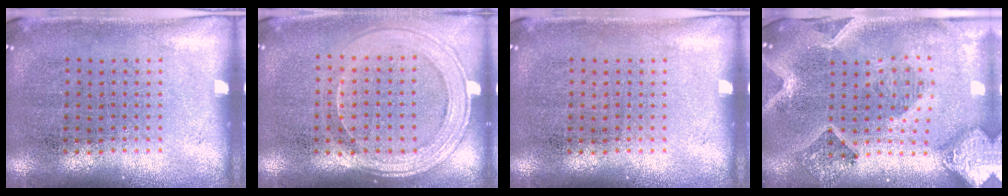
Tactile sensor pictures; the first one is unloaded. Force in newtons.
{"total": 1.6, "press": 1.4, "slide": 0.7}
{"total": 0.0}
{"total": 2.8, "press": 2.5, "slide": 1.3}